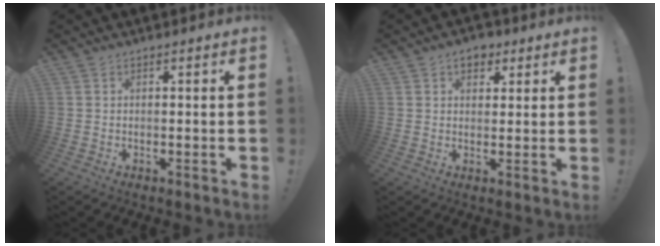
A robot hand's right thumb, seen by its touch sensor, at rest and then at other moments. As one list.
[{"total": 4.9, "force": [2.6, 3.4, 2.3], "torque": [-0.022, -0.004, 0.043]}]